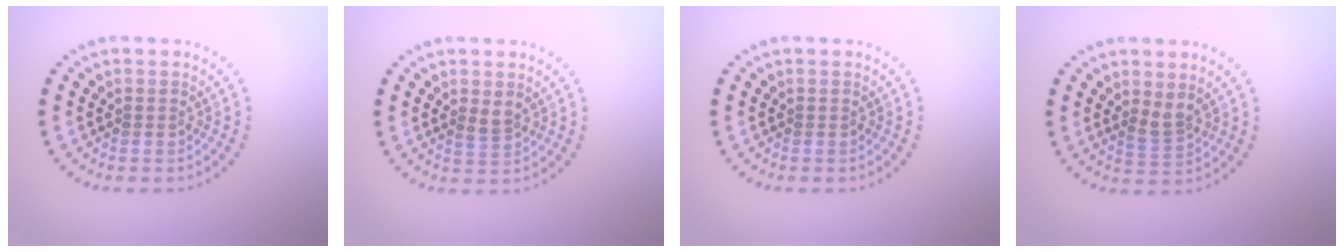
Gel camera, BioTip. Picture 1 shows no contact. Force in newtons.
{"total": 1.2, "press": 1.0, "slide": 0.6}
{"total": 0.0}
{"total": 1.8, "press": 1.3, "slide": 1.2}